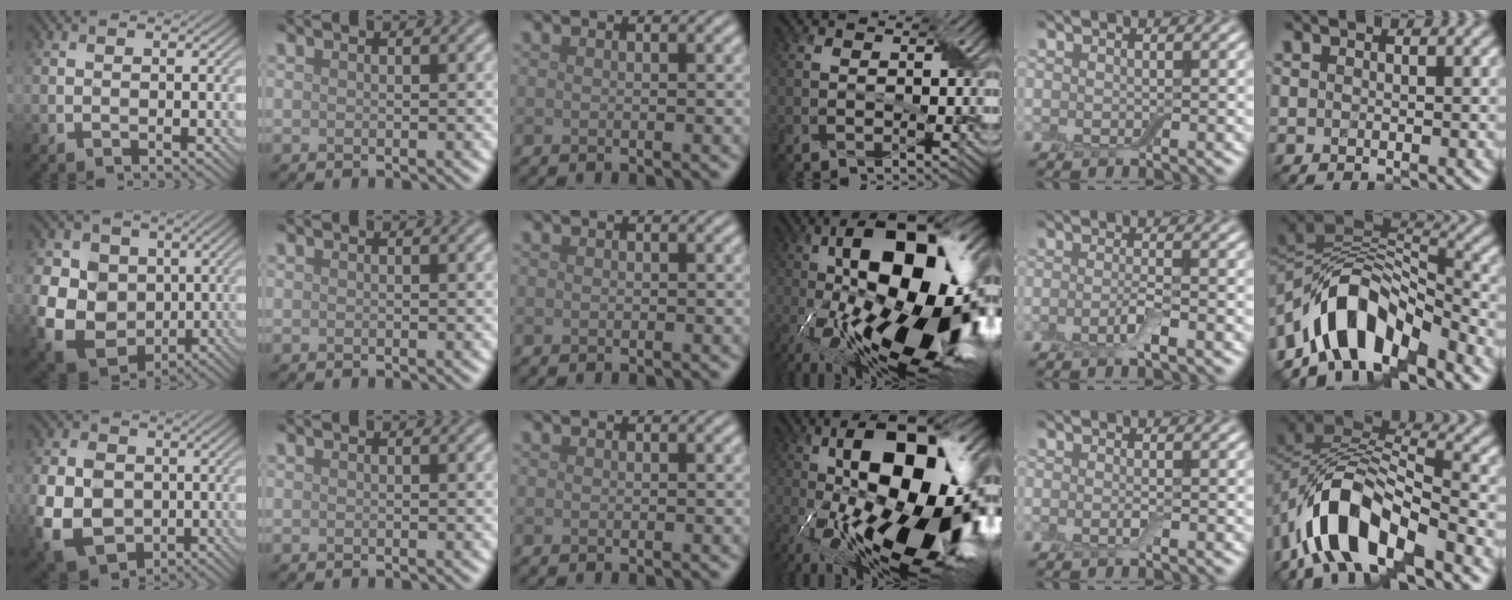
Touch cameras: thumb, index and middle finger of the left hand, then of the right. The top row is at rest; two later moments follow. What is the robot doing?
{"motion": "wrap", "object": "adhesive wrap"}